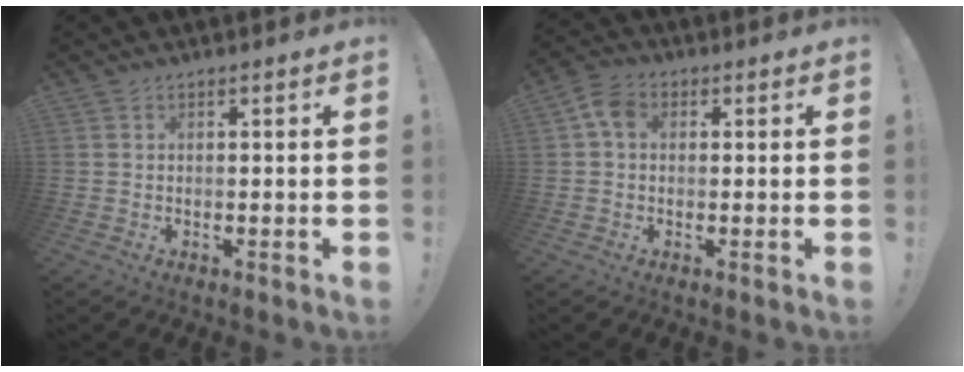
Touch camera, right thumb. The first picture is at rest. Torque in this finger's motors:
{"motor_torque": [0.91, 0.97, 0.19, -0.26, -0.04]}